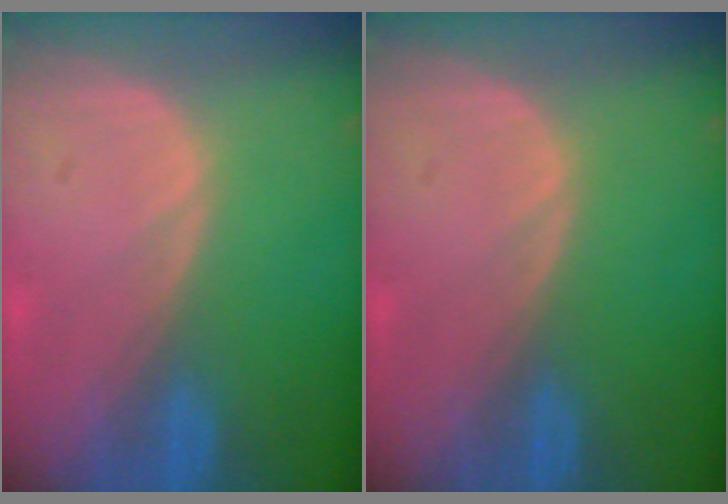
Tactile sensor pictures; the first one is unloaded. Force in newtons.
{"total": 0.0}